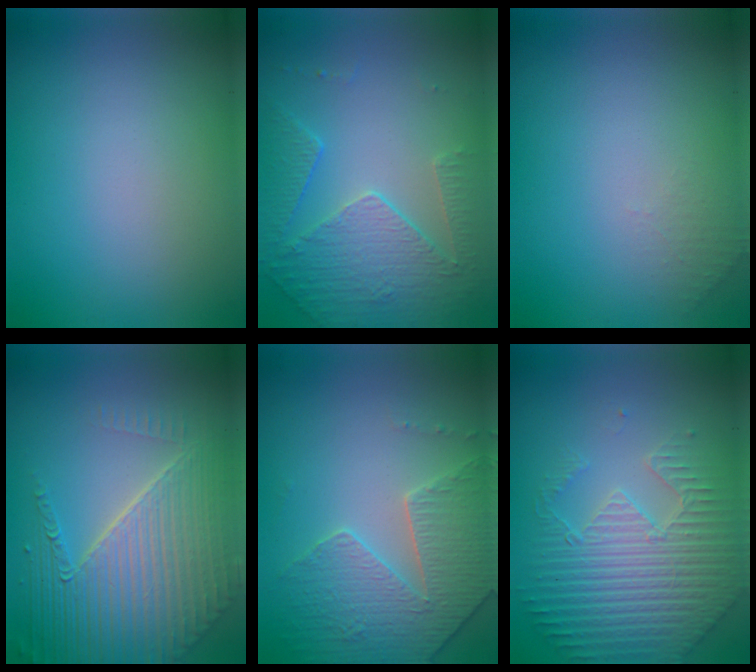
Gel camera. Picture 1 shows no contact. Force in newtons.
{"total": 4.7, "press": 3.5, "slide": 3.1}
{"total": 1.0, "press": 0.9, "slide": 0.3}
{"total": 8.3, "press": 5.6, "slide": 6.1}
{"total": 4.0, "press": 3.9, "slide": 1.2}
{"total": 5.6, "press": 4.9, "slide": 2.8}